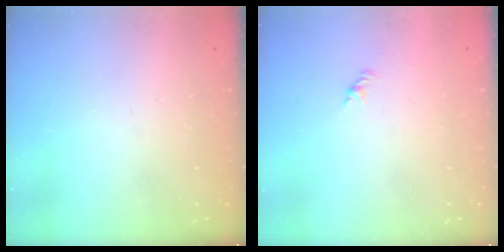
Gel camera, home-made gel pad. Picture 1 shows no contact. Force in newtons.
{"total": 1.0, "press": 0.9, "slide": 0.4}